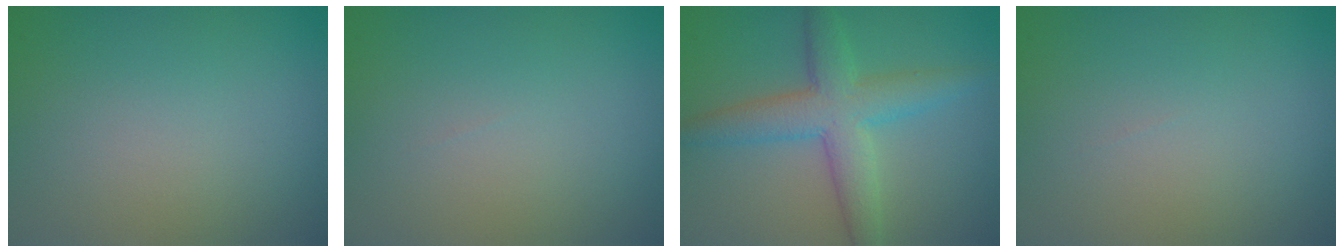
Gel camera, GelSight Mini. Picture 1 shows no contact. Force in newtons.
{"total": 0.0}
{"total": 5.4, "press": 5.4, "slide": 0.0}
{"total": 0.0}